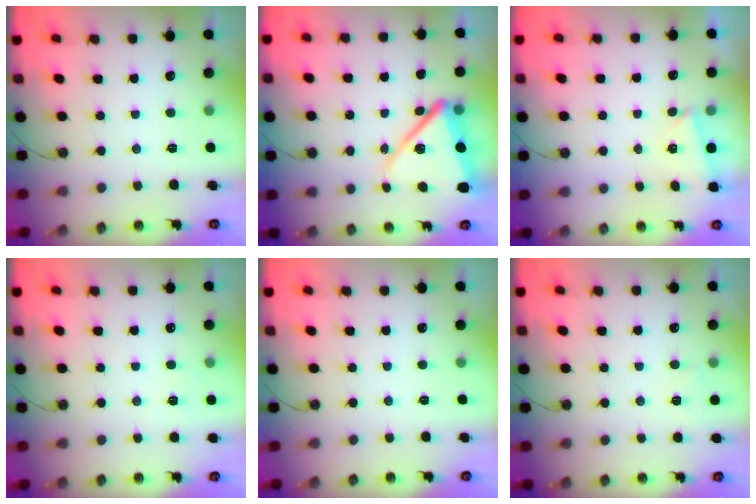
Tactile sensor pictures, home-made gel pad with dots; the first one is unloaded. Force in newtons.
{"total": 15.2, "press": 15.2, "slide": 1.5}
{"total": 2.9, "press": 0.8, "slide": 2.7}
{"total": 4.0, "press": 3.9, "slide": 0.6}
{"total": 0.0}
{"total": 3.9, "press": 3.6, "slide": 1.4}